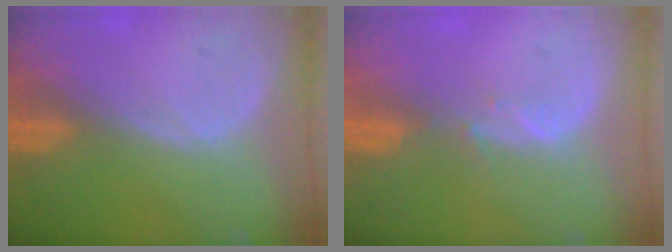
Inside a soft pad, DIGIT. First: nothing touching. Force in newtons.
{"total": 1.7, "press": 1.5, "slide": 0.8}